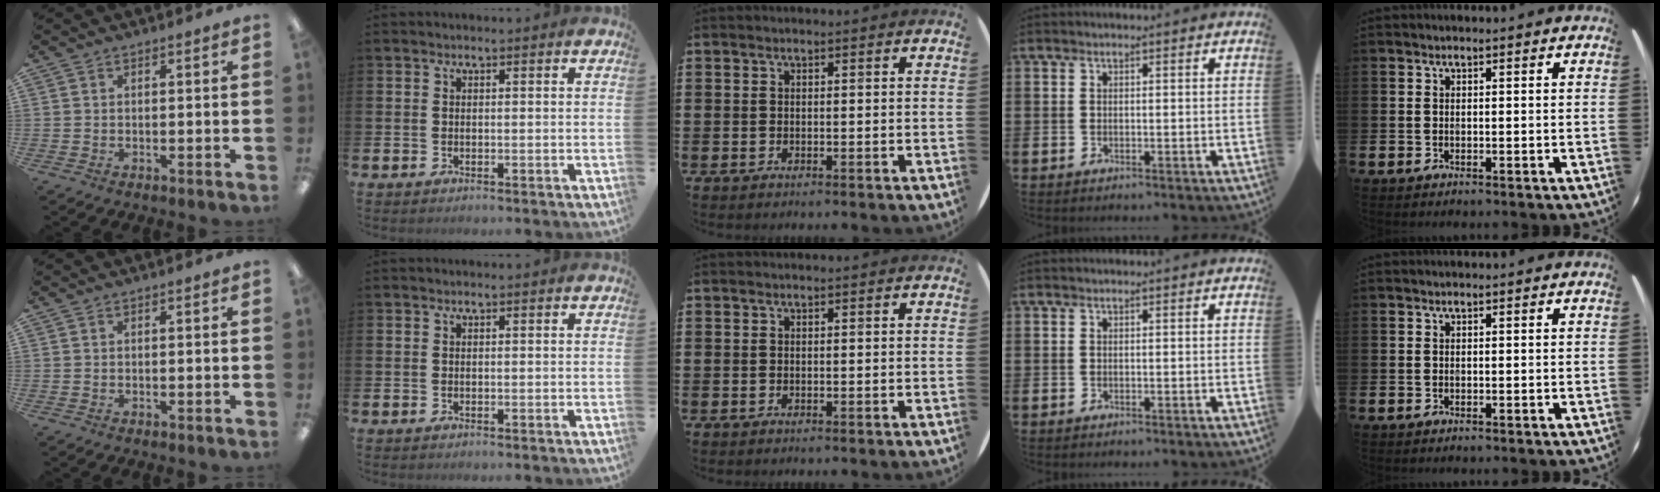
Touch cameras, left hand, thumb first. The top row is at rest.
{}